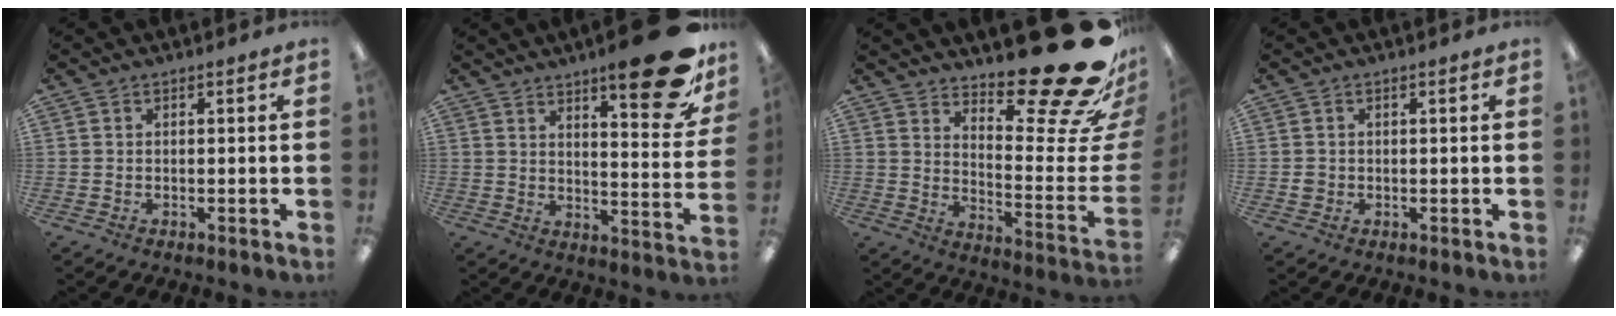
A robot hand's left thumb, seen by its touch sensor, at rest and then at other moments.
{"total": 18.8, "force": [12.1, 5.1, 13.5], "torque": [-0.175, -0.083, 0.190]}
{"total": 24.1, "force": [18.1, 6.0, 14.7], "torque": [-0.165, -0.147, 0.287]}
{"total": 1.3, "force": [0.0, 1.3, 0.4], "torque": [0.000, 0.002, -0.003]}